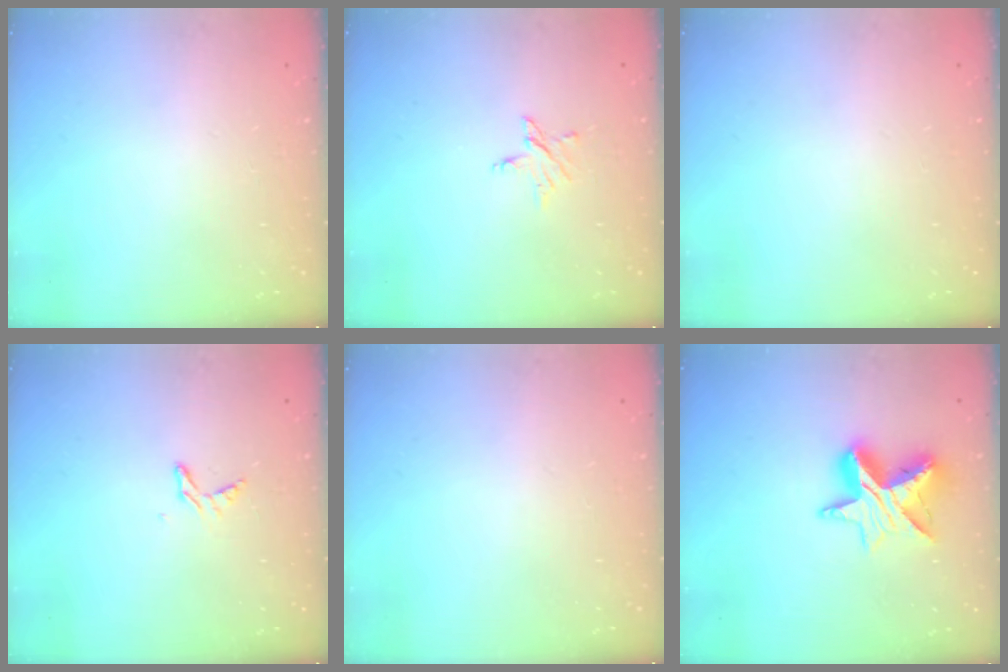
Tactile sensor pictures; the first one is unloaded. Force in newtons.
{"total": 3.6, "press": 3.6, "slide": 0.4}
{"total": 0.0}
{"total": 5.1, "press": 5.1, "slide": 0.5}
{"total": 0.0}
{"total": 10.8, "press": 10.7, "slide": 0.9}